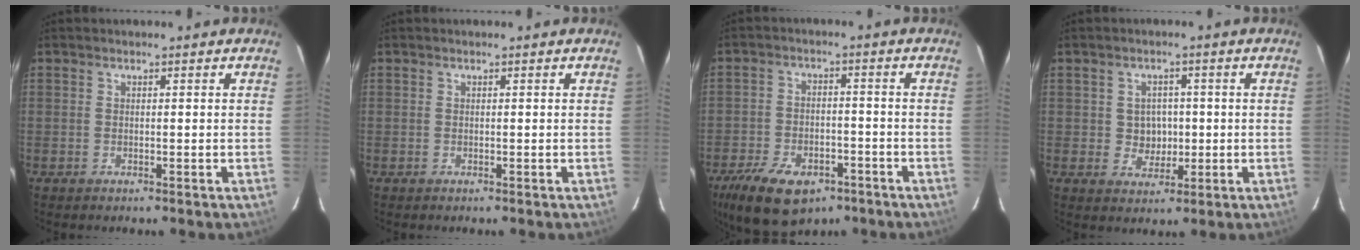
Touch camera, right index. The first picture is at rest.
{"total": 0.0}
{"total": 15.9, "force": [-10.0, 8.5, 8.9], "torque": [-0.205, -0.017, -0.157]}
{"total": 4.2, "force": [0.0, 4.0, 1.3], "torque": [-0.026, 0.010, 0.007]}